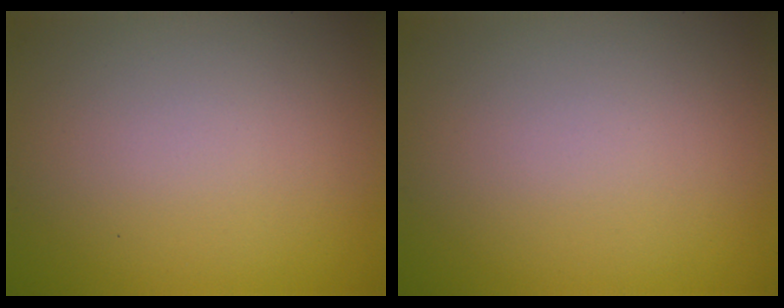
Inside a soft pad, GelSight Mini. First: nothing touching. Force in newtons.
{"total": 0.0}